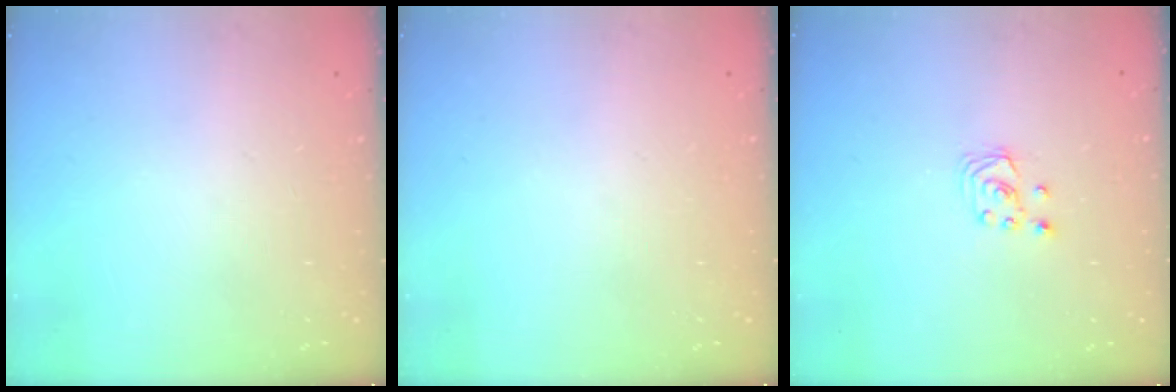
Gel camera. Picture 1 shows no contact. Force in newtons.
{"total": 0.0}
{"total": 2.7, "press": 2.7, "slide": 0.3}